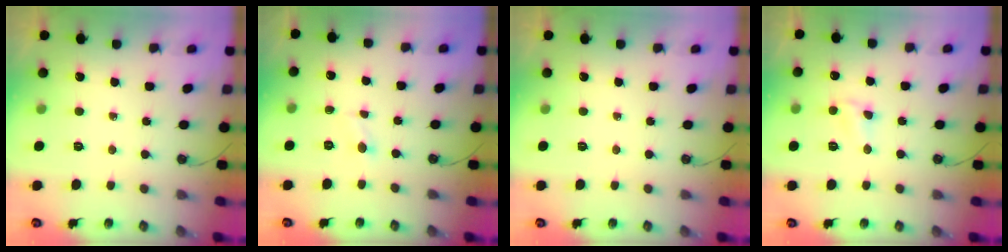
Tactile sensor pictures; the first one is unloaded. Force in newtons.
{"total": 1.8, "press": 1.8, "slide": 0.2}
{"total": 0.0}
{"total": 5.1, "press": 5.1, "slide": 0.4}